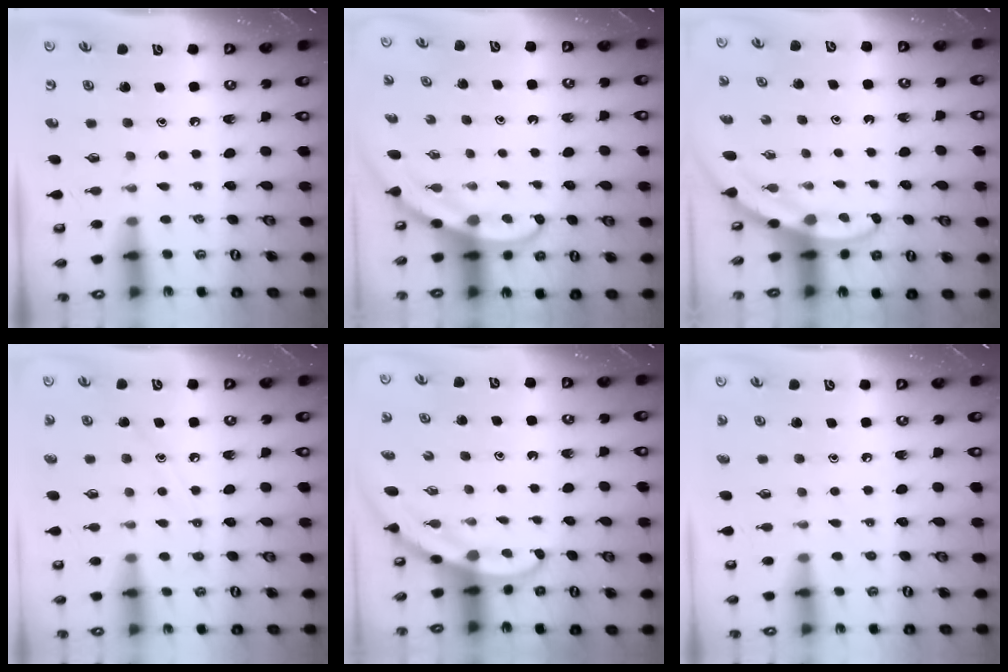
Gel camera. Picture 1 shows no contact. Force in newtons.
{"total": 3.7, "press": 3.7, "slide": 0.4}
{"total": 3.3, "press": 3.3, "slide": 0.1}
{"total": 7.2, "press": 7.2, "slide": 0.6}
{"total": 3.1, "press": 3.1, "slide": 0.1}
{"total": 7.2, "press": 7.2, "slide": 0.8}